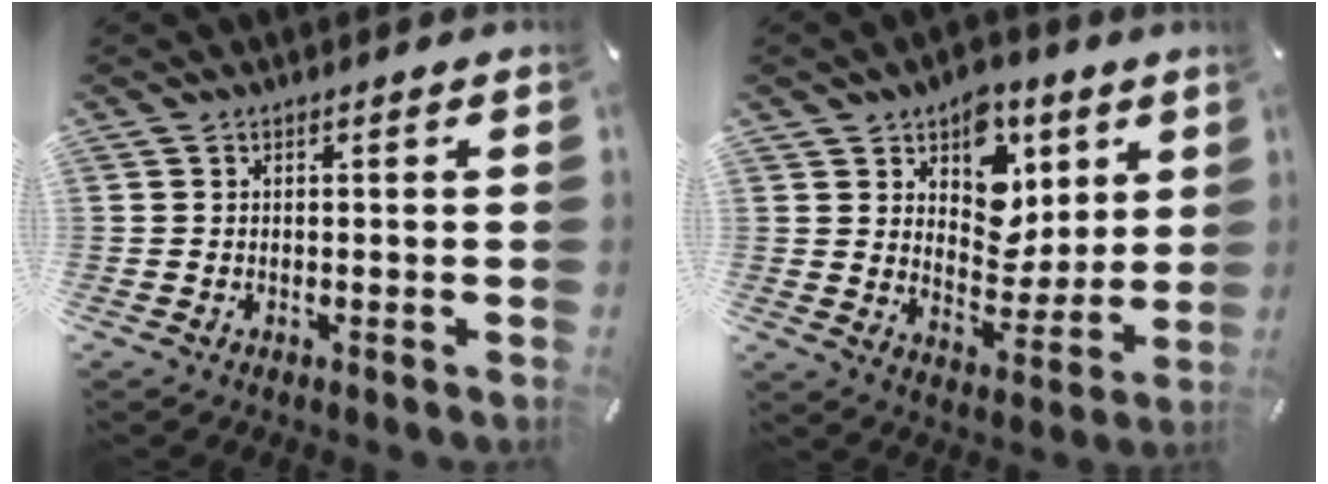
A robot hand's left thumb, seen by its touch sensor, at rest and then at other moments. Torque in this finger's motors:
{"motor_torque": [0.68, -0.26, -0.15, -0.21, 0.02]}